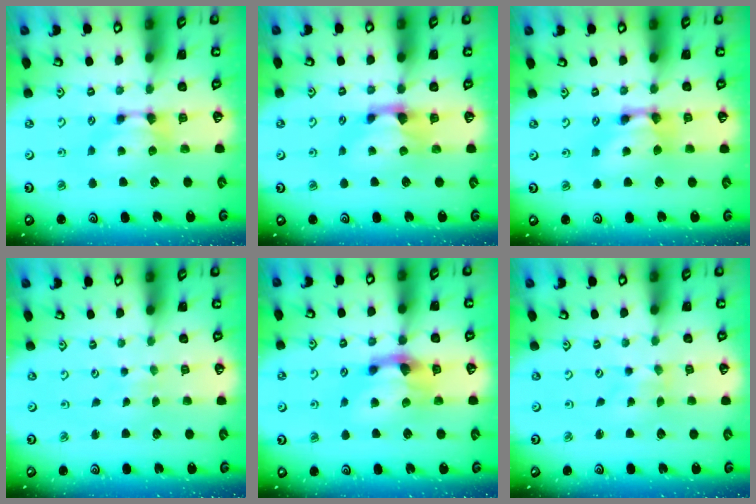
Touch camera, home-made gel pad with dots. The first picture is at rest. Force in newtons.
{"total": 1.6, "press": 0.9, "slide": 1.3}
{"total": 2.5, "press": 2.5, "slide": 0.2}
{"total": 4.8, "press": 4.8, "slide": 0.1}
{"total": 4.3, "press": 3.7, "slide": 2.2}
{"total": 4.7, "press": 4.6, "slide": 0.6}